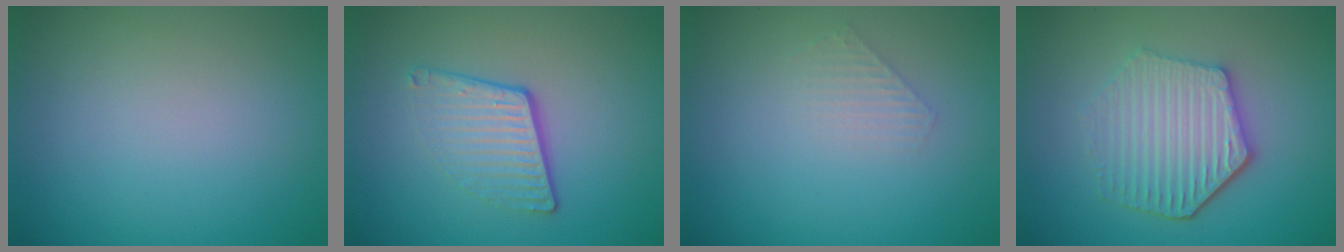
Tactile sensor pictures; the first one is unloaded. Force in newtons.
{"total": 3.9, "press": 2.6, "slide": 2.9}
{"total": 1.3, "press": 1.3, "slide": 0.2}
{"total": 5.3, "press": 4.3, "slide": 3.0}